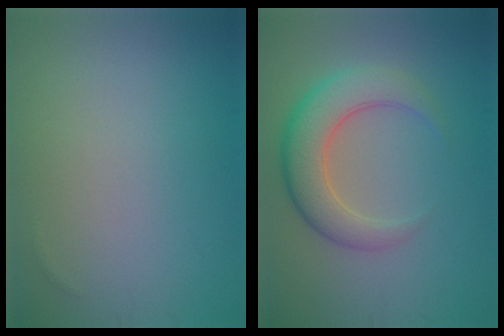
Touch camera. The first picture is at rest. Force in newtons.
{"total": 5.5, "press": 5.5, "slide": 0.4}